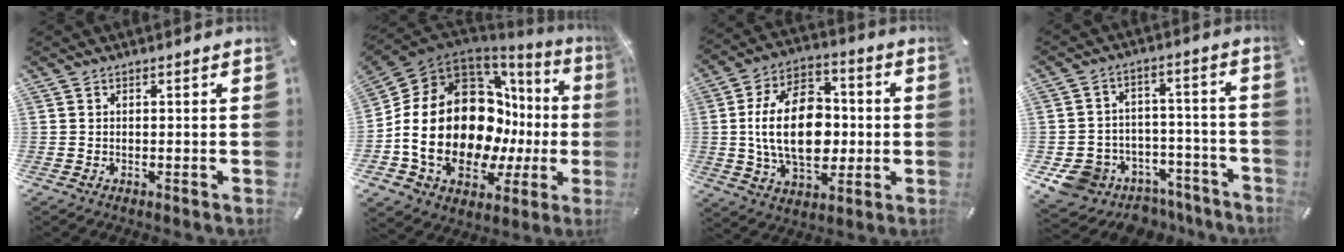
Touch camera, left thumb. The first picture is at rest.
{"total": 26.2, "force": [0.0, 17.3, 19.7], "torque": [-0.367, -0.046, 0.034]}
{"total": 19.7, "force": [-0.4, 12.9, 14.9], "torque": [-0.296, 0.006, -0.011]}
{"total": 10.1, "force": [-5.5, 8.2, 1.9], "torque": [-0.030, 0.038, -0.081]}